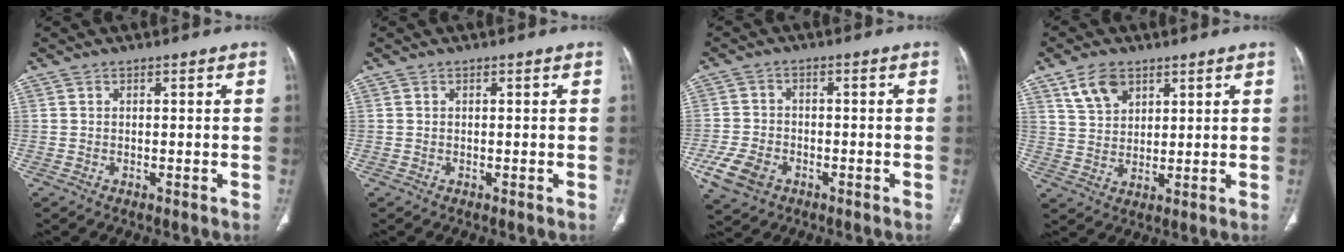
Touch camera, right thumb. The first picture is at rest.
{"total": 0.0}
{"total": 7.6, "force": [-3.3, 5.4, 4.2], "torque": [-0.085, 0.011, -0.056]}
{"total": 6.9, "force": [4.1, 4.3, 3.5], "torque": [-0.051, -0.019, 0.084]}